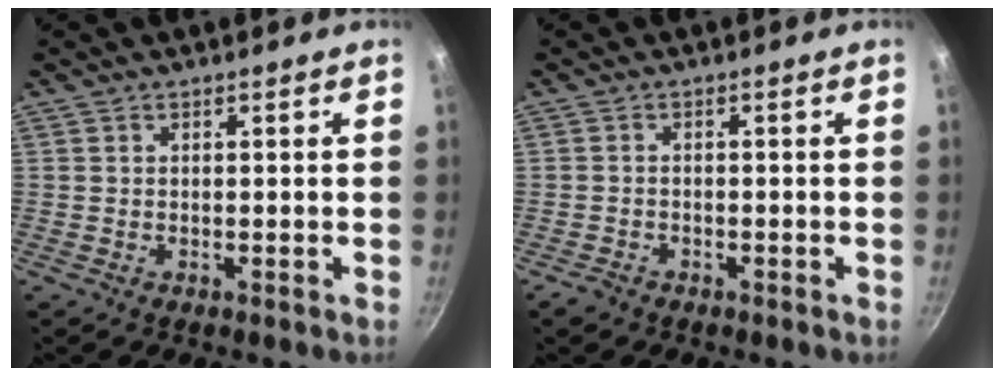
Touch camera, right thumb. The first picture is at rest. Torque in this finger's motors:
{"motor_torque": [0.62, 0.37, -0.25, -0.13, -0.01]}